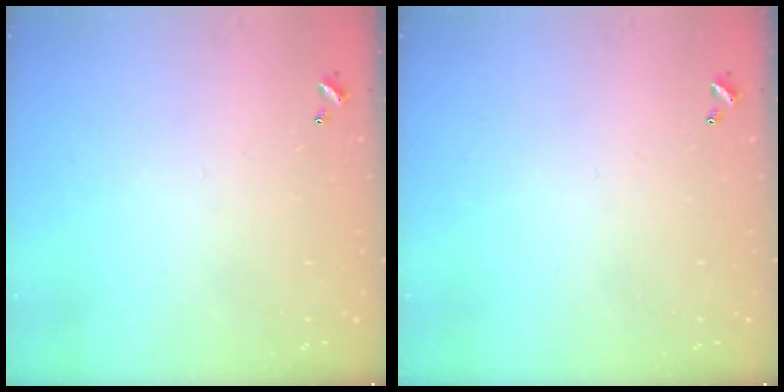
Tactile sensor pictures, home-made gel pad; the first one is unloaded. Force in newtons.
{"total": 0.0}